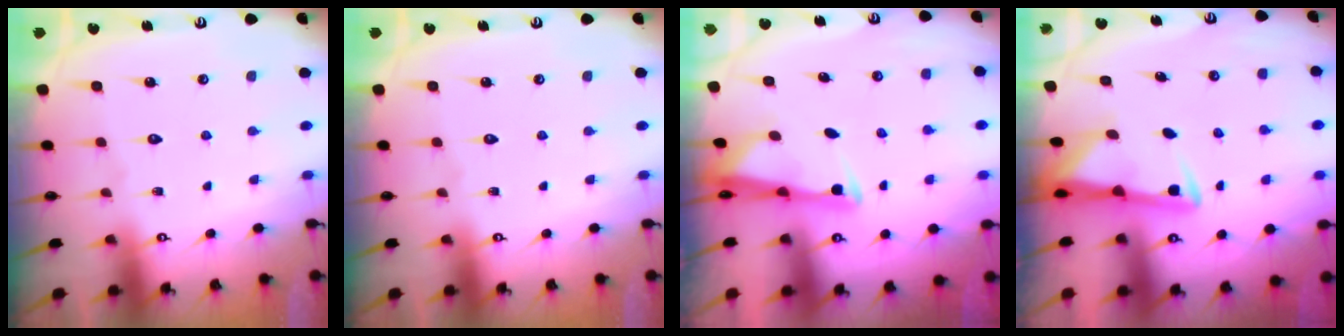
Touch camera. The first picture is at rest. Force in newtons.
{"total": 0.0}
{"total": 2.9, "press": 2.8, "slide": 0.8}
{"total": 2.8, "press": 2.8, "slide": 0.5}